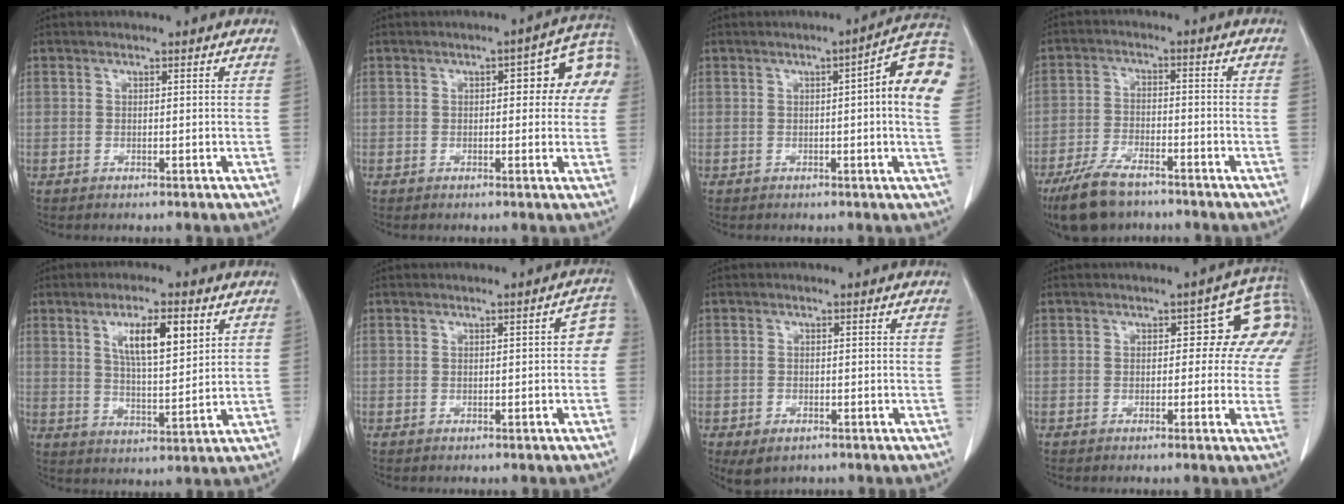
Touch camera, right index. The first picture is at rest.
{"total": 8.9, "force": [1.8, 3.3, 8.1], "torque": [-0.085, 0.036, 0.018]}
{"total": 10.0, "force": [1.9, 0.7, 9.8], "torque": [-0.115, 0.015, 0.010]}
{"total": 8.9, "force": [-6.8, 3.2, 4.7], "torque": [-0.098, -0.015, -0.124]}
{"total": 9.0, "force": [3.7, 2.2, 7.9], "torque": [-0.139, 0.002, 0.068]}
{"total": 3.1, "force": [0.0, 1.2, 2.9], "torque": [-0.022, 0.015, -0.004]}
{"total": 3.2, "force": [-1.8, 1.9, 1.8], "torque": [-0.034, -0.005, -0.019]}
{"total": 7.1, "force": [1.6, 4.1, 5.6], "torque": [-0.051, 0.033, 0.009]}